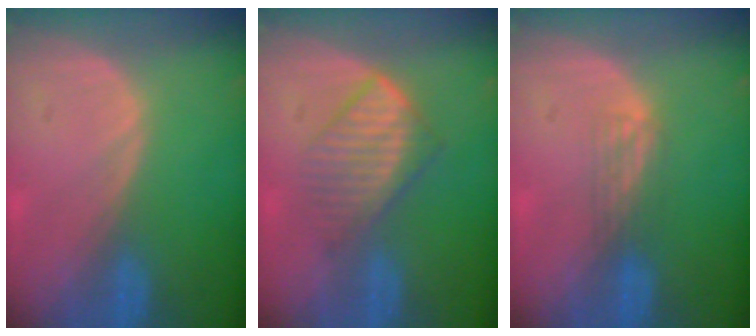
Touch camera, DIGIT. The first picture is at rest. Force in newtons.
{"total": 6.2, "press": 5.8, "slide": 2.3}
{"total": 2.2, "press": 1.8, "slide": 1.2}